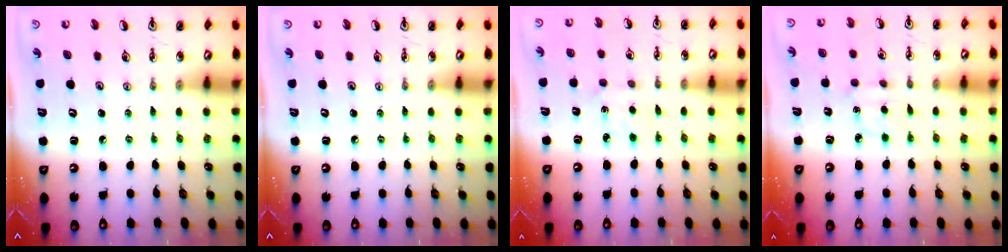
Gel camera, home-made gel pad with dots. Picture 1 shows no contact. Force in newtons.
{"total": 0.0}
{"total": 2.2, "press": 2.2, "slide": 0.3}
{"total": 3.7, "press": 3.6, "slide": 0.5}